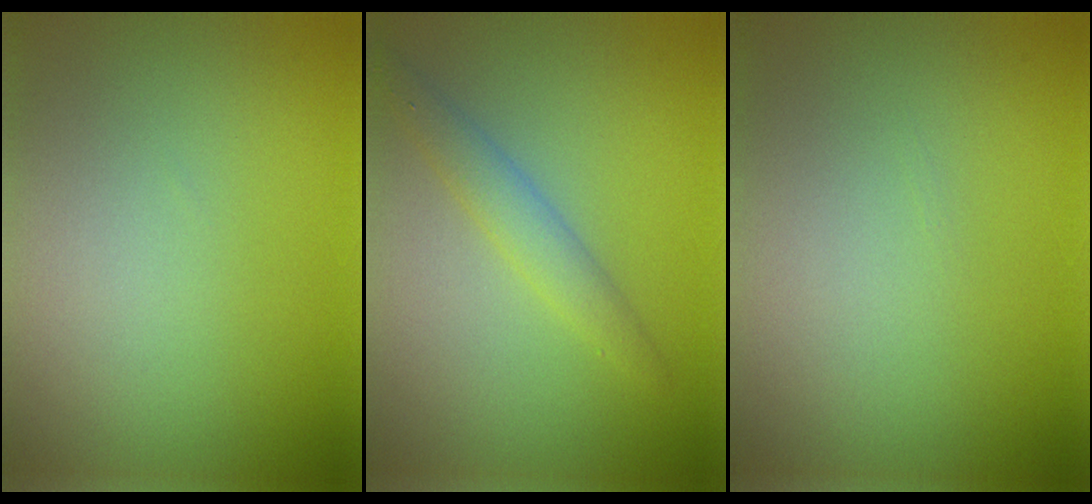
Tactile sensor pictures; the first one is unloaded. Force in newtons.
{"total": 2.3, "press": 2.3, "slide": 0.1}
{"total": 0.0}